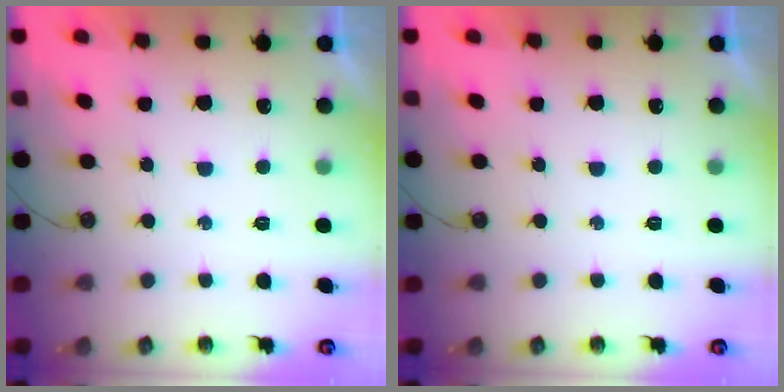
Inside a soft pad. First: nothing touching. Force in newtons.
{"total": 0.0}